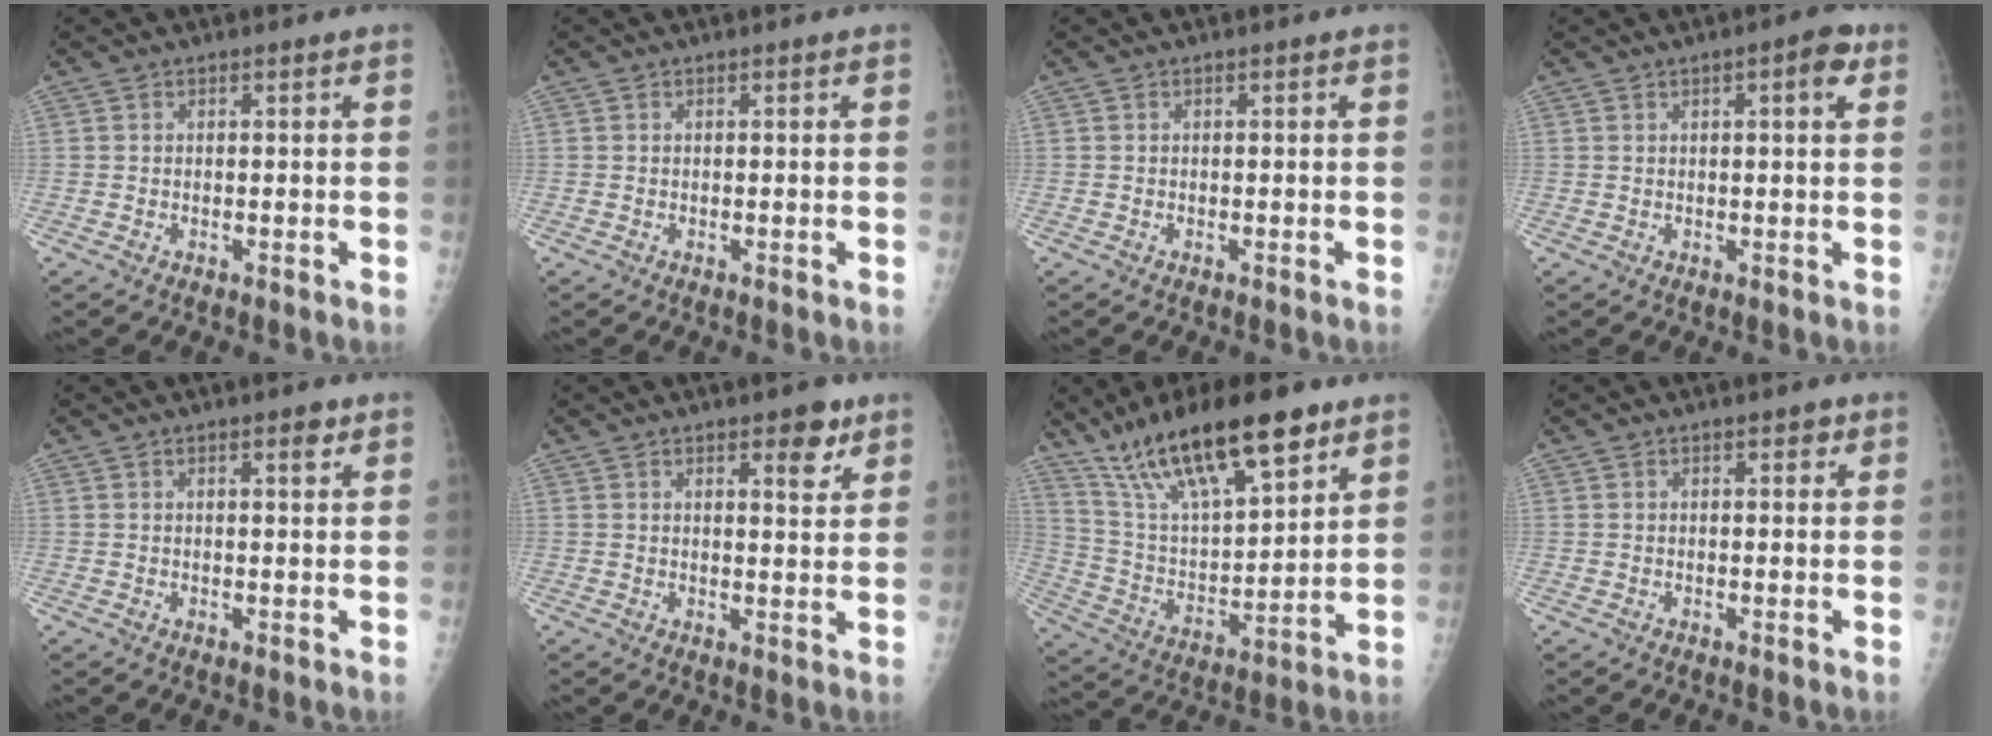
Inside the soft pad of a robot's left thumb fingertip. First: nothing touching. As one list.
[{"total": 0.0}, {"total": 0.0}, {"total": 4.2, "force": [1.7, 1.2, 3.6], "torque": [-0.044, 0.000, 0.018]}, {"total": 1.9, "force": [1.2, 0.6, 1.4], "torque": [-0.013, -0.005, 0.015]}, {"total": 5.2, "force": [3.1, 2.0, 3.6], "torque": [-0.029, -0.017, 0.037]}, {"total": 22.4, "force": [14.7, 7.0, 15.4], "torque": [-0.245, -0.042, 0.268]}, {"total": 1.5, "force": [0.8, 0.8, 0.9], "torque": [0.000, -0.001, 0.008]}]